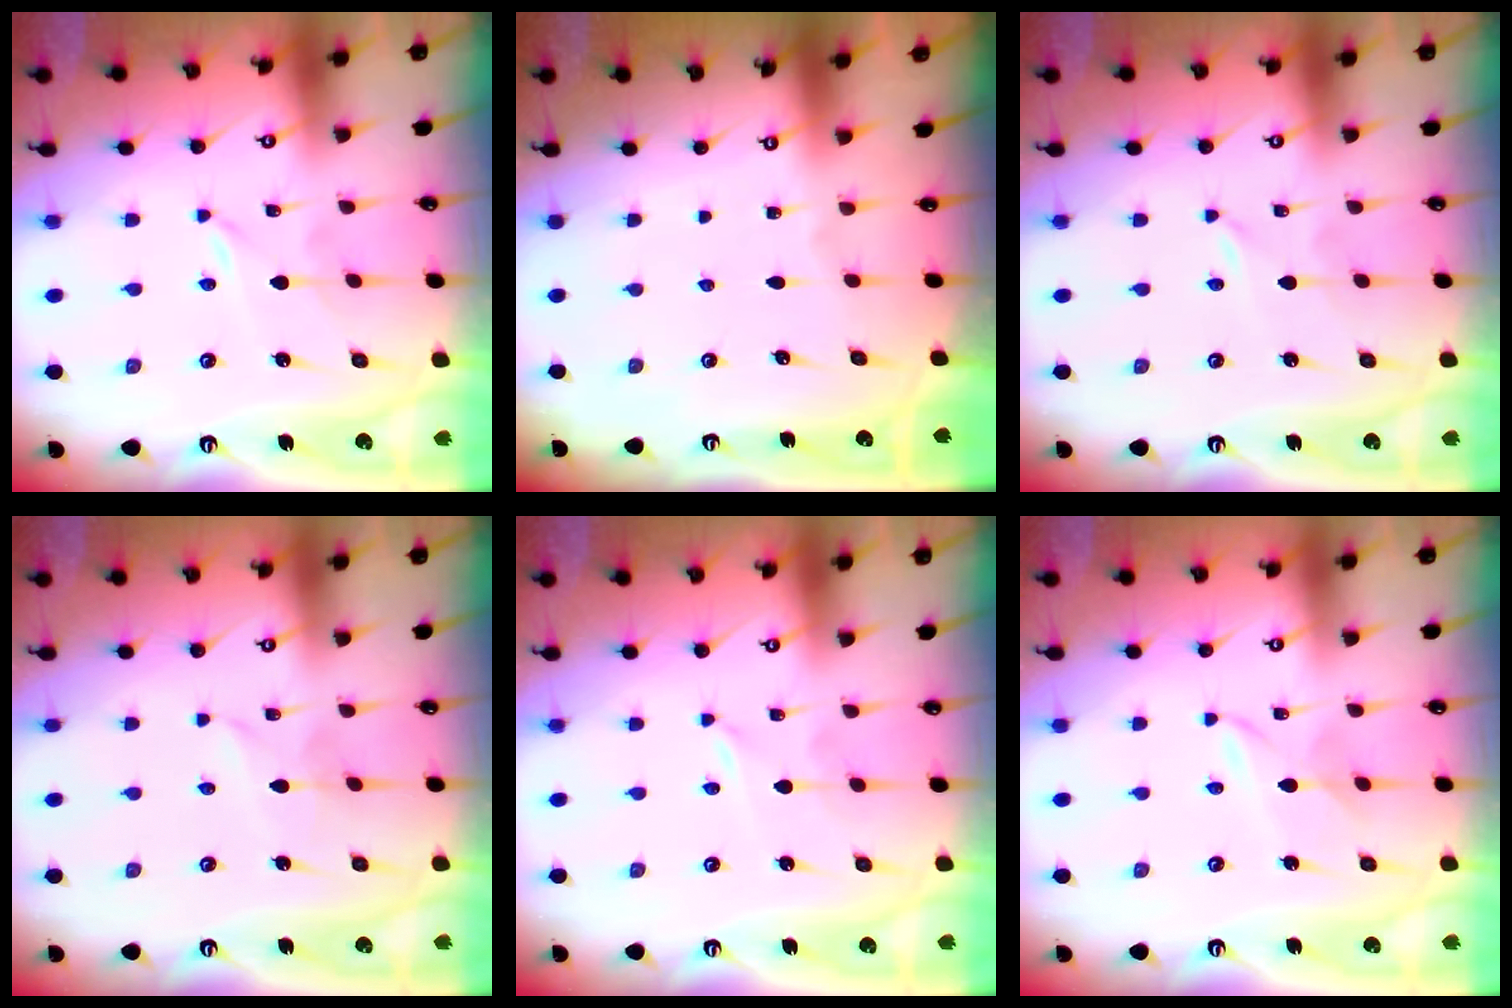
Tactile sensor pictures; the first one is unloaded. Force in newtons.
{"total": 0.0}
{"total": 0.0}
{"total": 1.6, "press": 1.6, "slide": 0.2}
{"total": 0.0}
{"total": 2.3, "press": 2.3, "slide": 0.2}